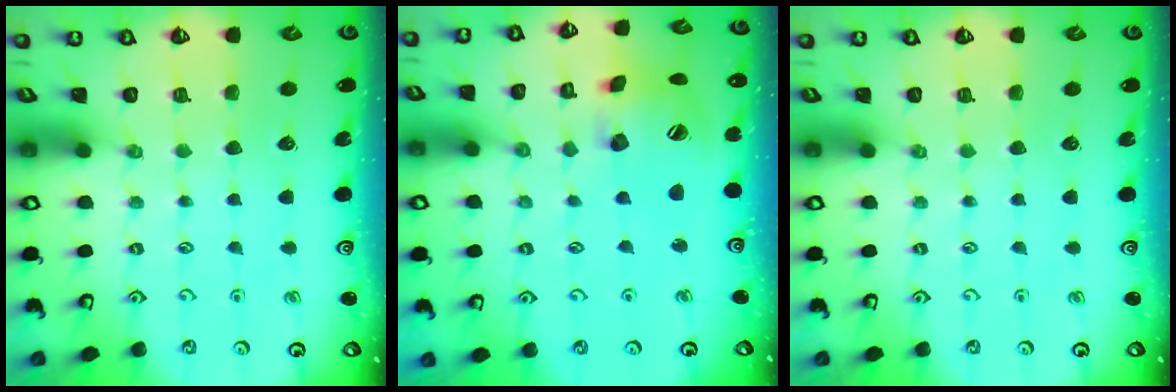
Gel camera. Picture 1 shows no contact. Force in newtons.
{"total": 16.4, "press": 16.3, "slide": 2.2}
{"total": 0.0}